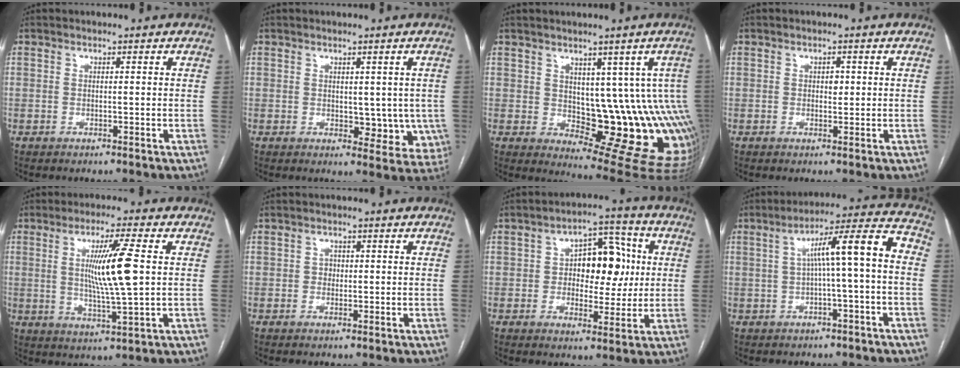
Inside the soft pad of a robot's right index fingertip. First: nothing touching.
{"total": 6.6, "force": [0.2, 4.2, 5.2], "torque": [-0.040, -0.003, 0.011]}
{"total": 13.5, "force": [0.3, 6.8, 11.7], "torque": [-0.103, 0.007, 0.017]}
{"total": 1.4, "force": [0.2, 0.9, 1.0], "torque": [-0.011, 0.002, 0.002]}
{"total": 9.9, "force": [1.4, -0.3, 9.8], "torque": [-0.178, -0.008, 0.027]}
{"total": 1.1, "force": [-0.1, 1.0, 0.5], "torque": [-0.003, 0.004, -0.002]}
{"total": 10.4, "force": [1.3, 5.6, 8.7], "torque": [-0.117, 0.029, 0.023]}
{"total": 10.2, "force": [-0.1, 0.5, 10.2], "torque": [-0.148, 0.040, -0.003]}